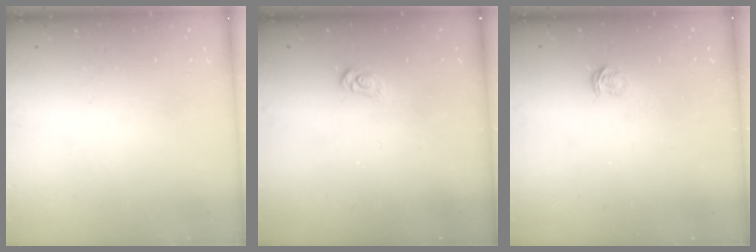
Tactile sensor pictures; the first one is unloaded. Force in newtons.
{"total": 3.8, "press": 3.8, "slide": 0.4}
{"total": 2.3, "press": 2.3, "slide": 0.3}